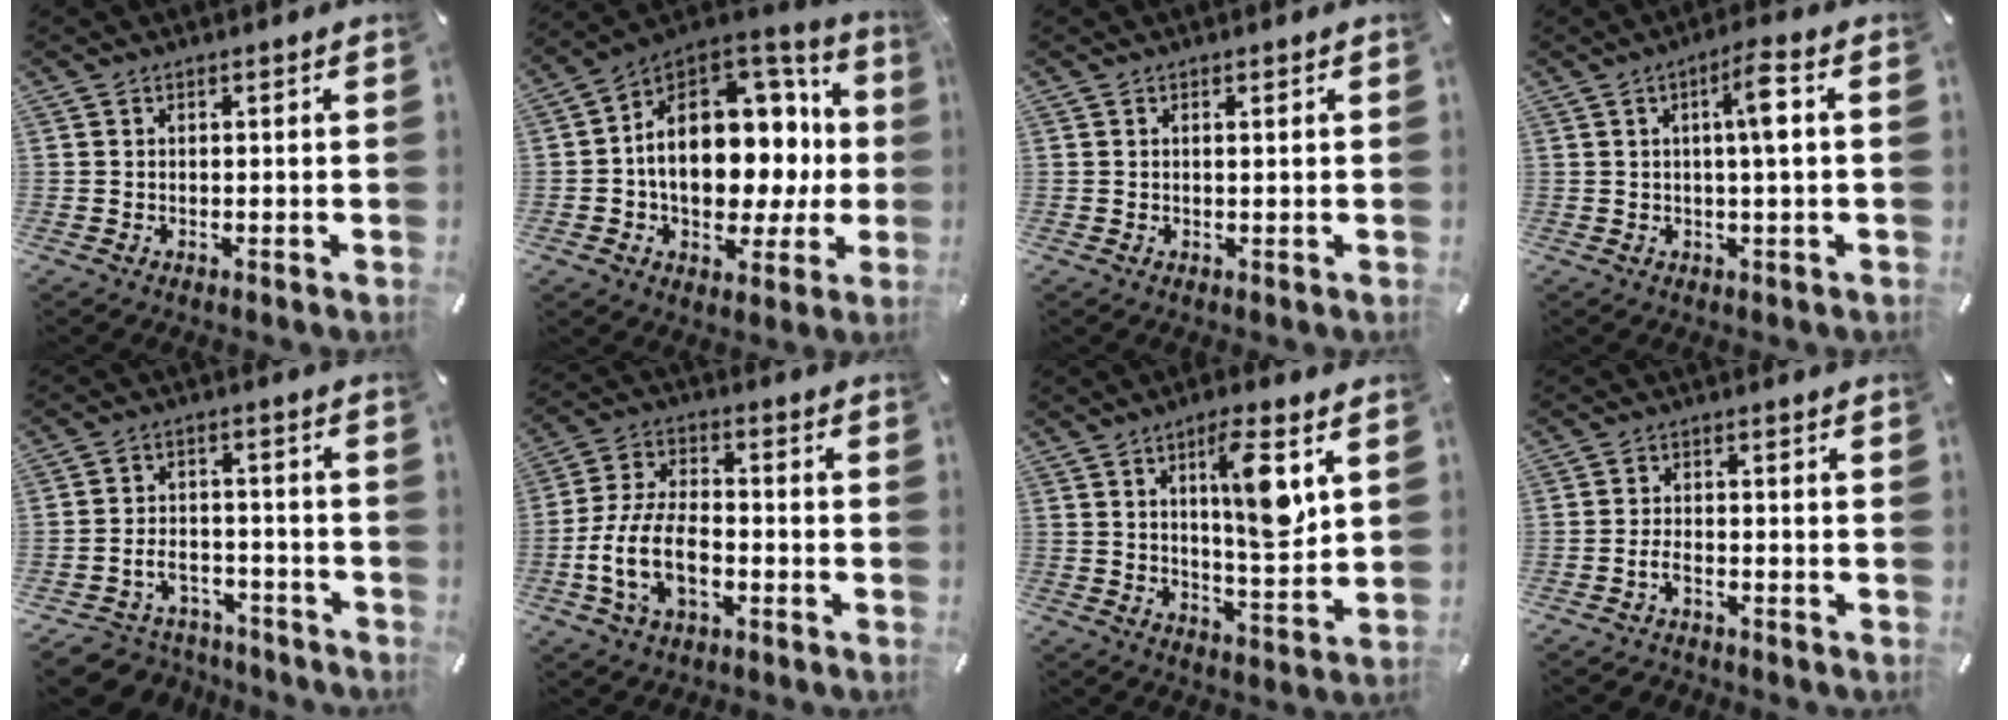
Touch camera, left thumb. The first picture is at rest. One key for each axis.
{"total": 18.7, "fx": 0.9, "fy": 13.1, "fz": 13.2, "tx": -0.201, "ty": -0.017, "tz": 0.024}
{"total": 0.6, "fx": 0.2, "fy": 0.1, "fz": 0.5, "tx": -0.011, "ty": -0.001, "tz": 0.004}
{"total": 6.9, "fx": 1.2, "fy": 0.8, "fz": 6.8, "tx": -0.122, "ty": 0.006, "tz": 0.011}
{"total": 6.6, "fx": -3.5, "fy": 5.1, "fz": 2.3, "tx": -0.055, "ty": 0.017, "tz": -0.065}
{"total": 12.6, "fx": -4.8, "fy": 7.1, "fz": 9.3, "tx": -0.203, "ty": 0.010, "tz": -0.088}
{"total": 11.8, "fx": 4.2, "fy": 2.9, "fz": 10.6, "tx": -0.159, "ty": -0.013, "tz": 0.059}
{"total": 3.1, "fx": -2.0, "fy": 1.5, "fz": 1.9, "tx": -0.039, "ty": 0.009, "tz": -0.039}